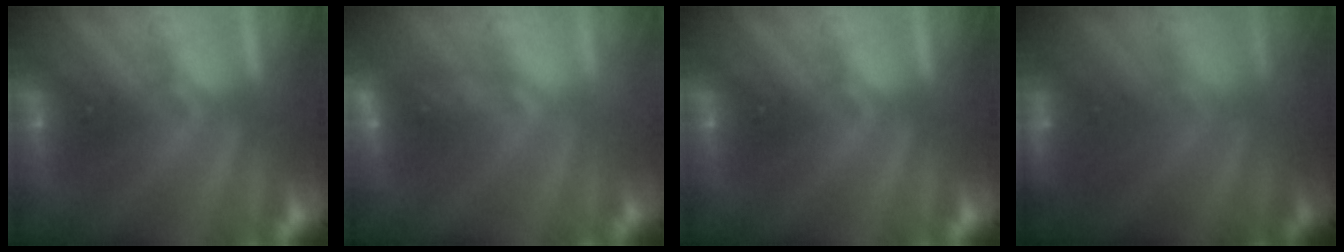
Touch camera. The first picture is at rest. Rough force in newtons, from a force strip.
{"total": 4.5}
{"total": 0.0}
{"total": 2.9}